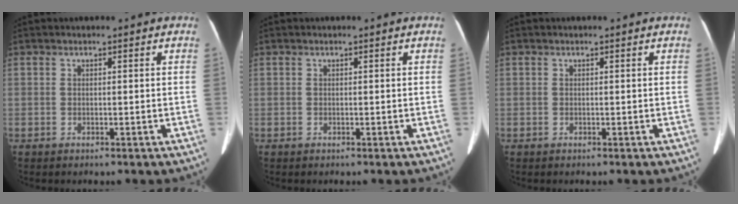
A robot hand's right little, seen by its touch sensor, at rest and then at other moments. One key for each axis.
{"total": 0.0}
{"total": 0.0}